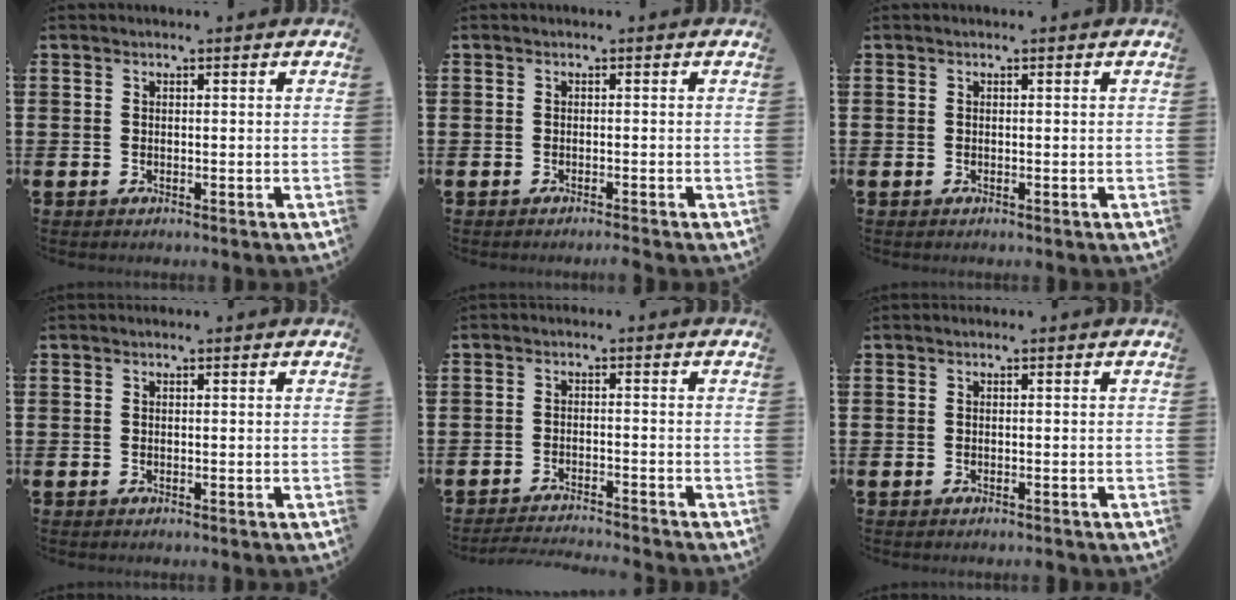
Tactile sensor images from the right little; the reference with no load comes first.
{"total": 0.6, "force": [-0.6, -0.2, 0.2], "torque": [-0.001, -0.003, -0.011]}
{"total": 0.0}
{"total": 0.0}
{"total": 2.2, "force": [-2.2, -0.2, 0.3], "torque": [-0.005, 0.002, -0.045]}
{"total": 0.0}